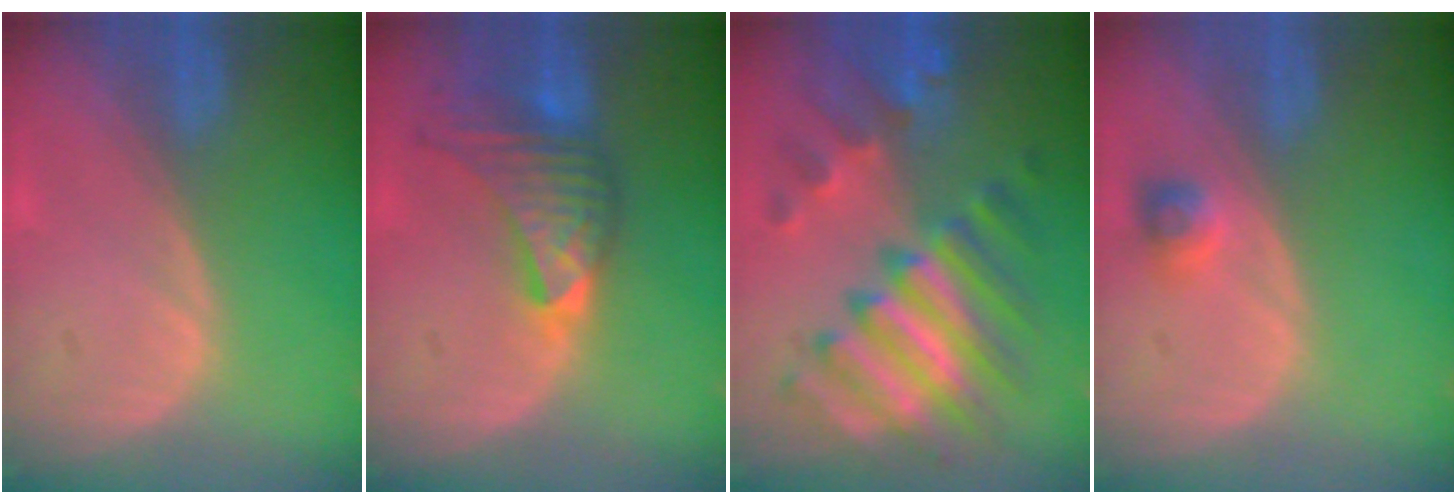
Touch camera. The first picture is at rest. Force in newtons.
{"total": 7.6, "press": 7.6, "slide": 1.0}
{"total": 11.6, "press": 11.6, "slide": 1.2}
{"total": 2.3, "press": 2.2, "slide": 0.3}